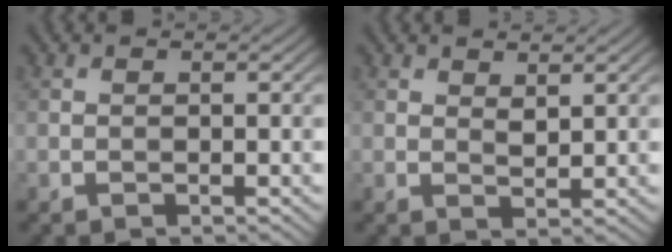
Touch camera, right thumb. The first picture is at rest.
{"total": 1.8, "force": [1.2, 0.7, 1.0], "torque": [-0.021, -0.005, 0.026]}